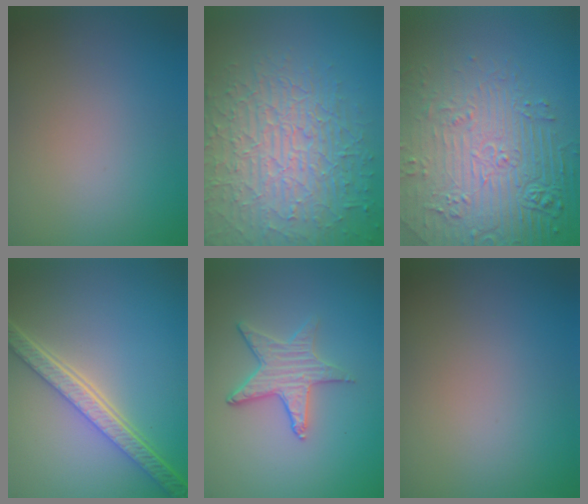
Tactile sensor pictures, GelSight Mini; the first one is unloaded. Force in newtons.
{"total": 8.9, "press": 6.3, "slide": 6.4}
{"total": 8.5, "press": 6.1, "slide": 5.9}
{"total": 5.6, "press": 4.2, "slide": 3.6}
{"total": 3.2, "press": 3.0, "slide": 1.1}
{"total": 0.0}